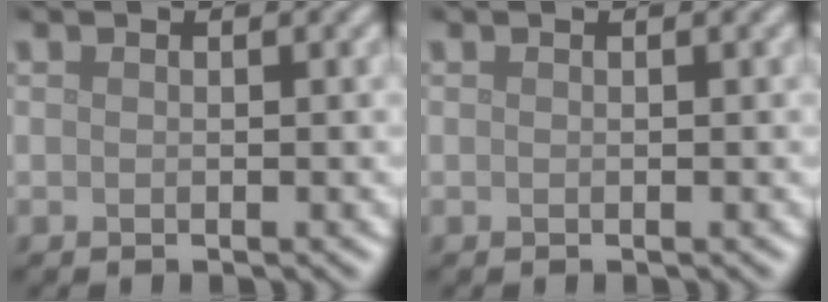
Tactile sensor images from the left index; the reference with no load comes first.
{"total": 0.0}